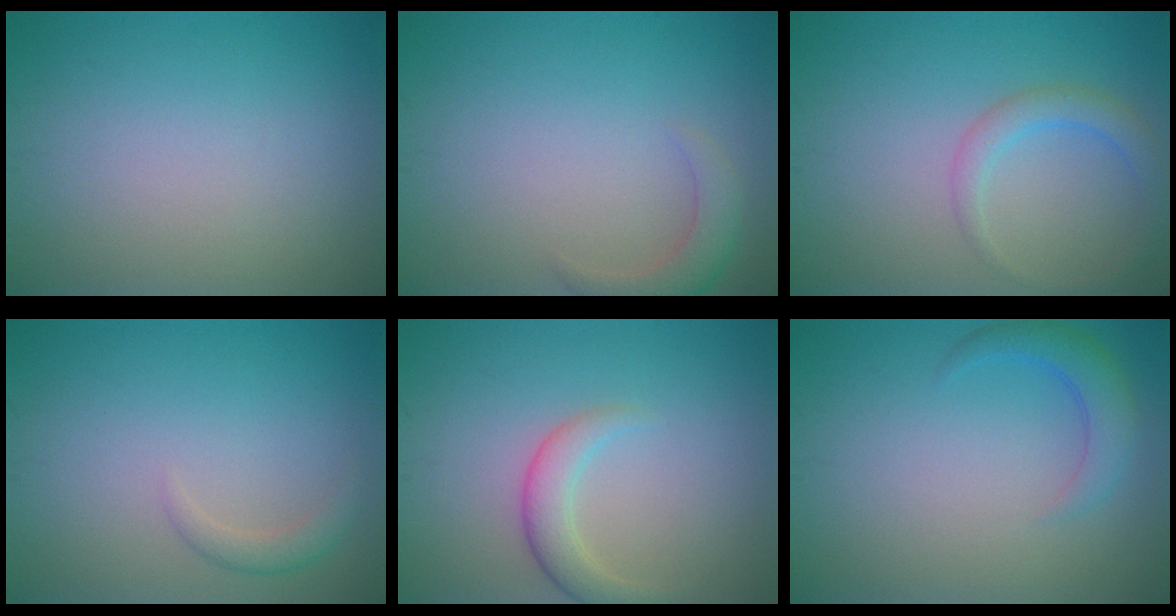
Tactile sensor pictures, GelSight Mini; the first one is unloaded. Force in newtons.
{"total": 2.5, "press": 2.5, "slide": 0.3}
{"total": 2.4, "press": 2.4, "slide": 0.1}
{"total": 1.4, "press": 1.4, "slide": 0.1}
{"total": 2.7, "press": 2.7, "slide": 0.2}
{"total": 2.7, "press": 2.6, "slide": 0.3}